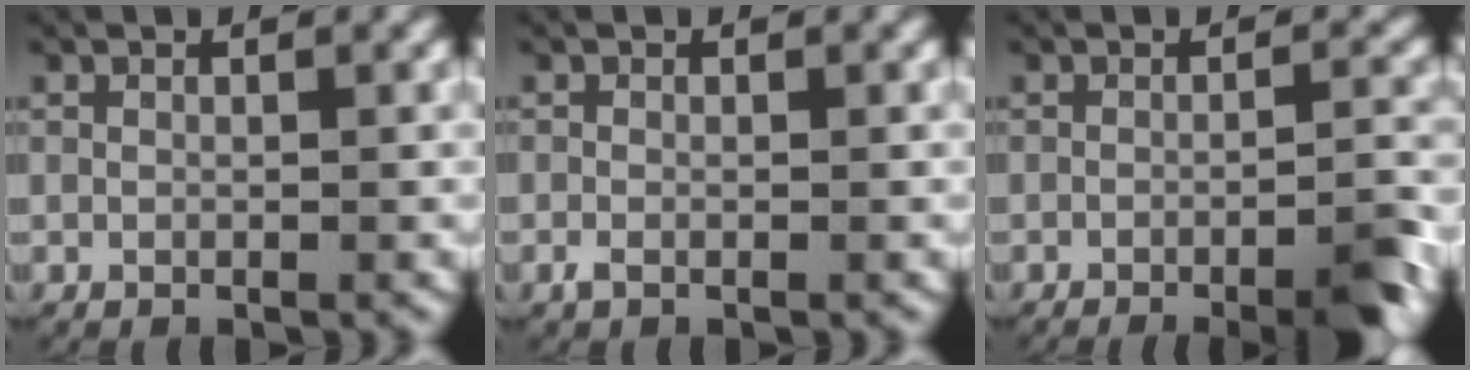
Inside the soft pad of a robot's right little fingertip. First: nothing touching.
{"total": 0.7, "force": [-0.5, 0.3, 0.5], "torque": [-0.010, -0.002, -0.010]}
{"total": 5.1, "force": [-3.3, 1.1, 3.7], "torque": [-0.033, 0.000, -0.053]}